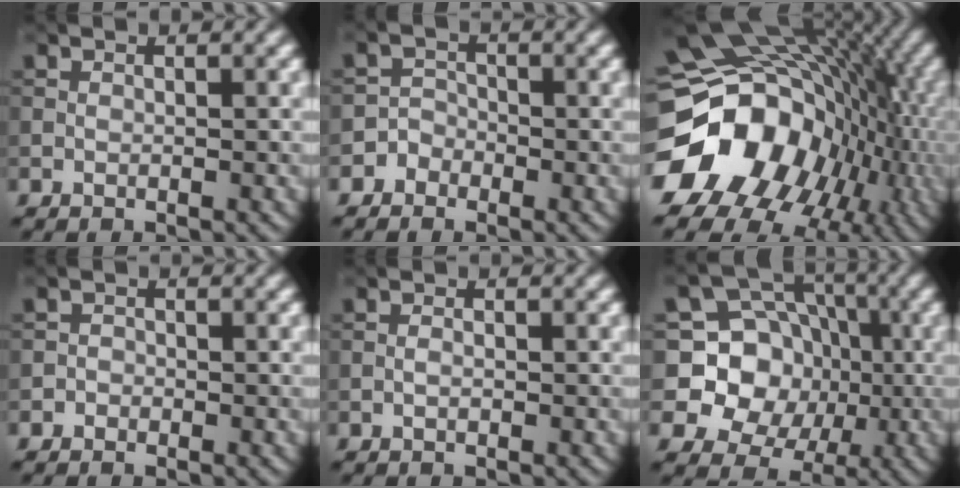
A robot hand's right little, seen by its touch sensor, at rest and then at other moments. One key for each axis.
{"total": 1.8, "fx": -1.3, "fy": 1.3, "fz": -0.1, "tx": 0.018, "ty": 0.011, "tz": -0.029}
{"total": 18.8, "fx": -4.0, "fy": 15.1, "fz": 10.3, "tx": -0.200, "ty": -0.015, "tz": -0.072}
{"total": 0.8, "fx": -0.5, "fy": 0.6, "fz": -0.1, "tx": 0.006, "ty": -0.002, "tz": -0.013}
{"total": 0.6, "fx": -0.5, "fy": 0.1, "fz": 0.4, "tx": -0.013, "ty": 0.000, "tz": -0.011}
{"total": 9.7, "fx": 0.0, "fy": 8.8, "fz": 4.0, "tx": -0.077, "ty": 0.026, "tz": -0.031}